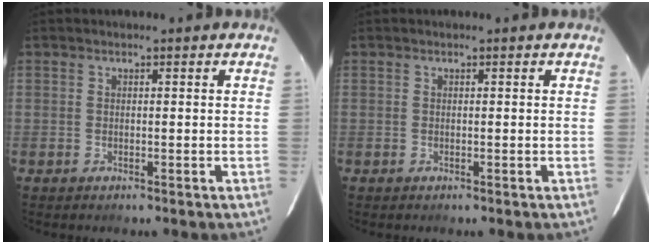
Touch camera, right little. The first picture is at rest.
{"total": 0.0}